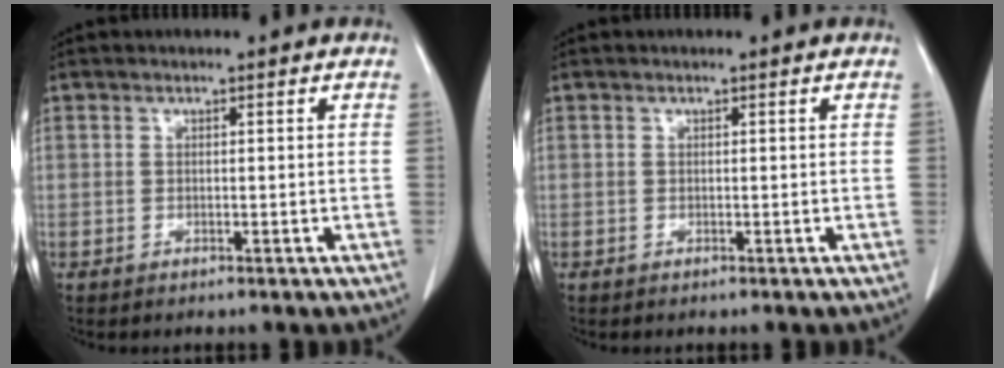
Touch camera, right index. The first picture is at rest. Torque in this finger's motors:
{"motor_torque": [0.00, 0.00, 0.00, 0.00]}